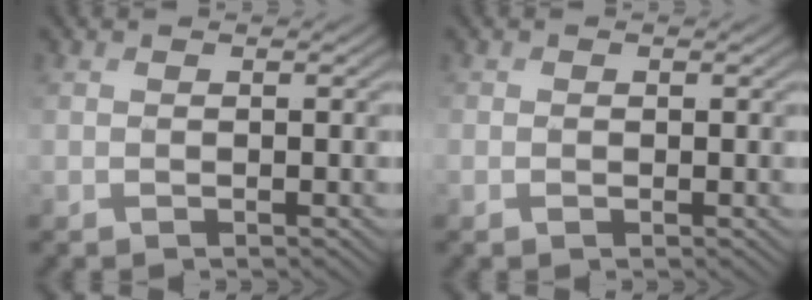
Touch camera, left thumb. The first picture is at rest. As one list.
[{"total": 0.8, "force": [-0.4, -0.2, -0.7], "torque": [0.013, 0.002, 0.000]}]